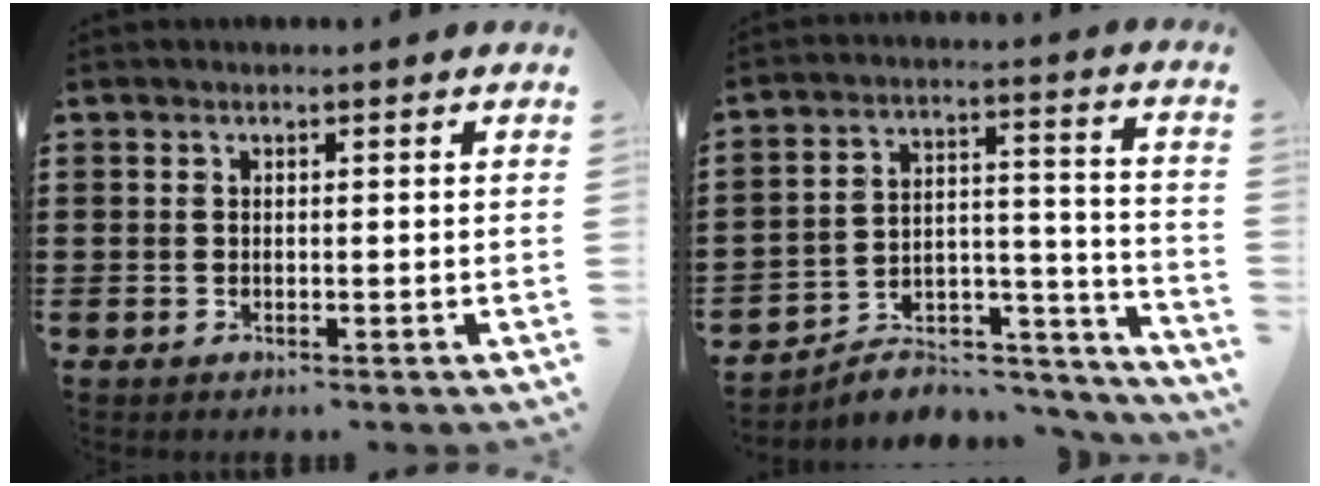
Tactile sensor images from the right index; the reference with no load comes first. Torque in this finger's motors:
{"motor_torque": [-0.12, 0.08, 0.34, 0.03]}